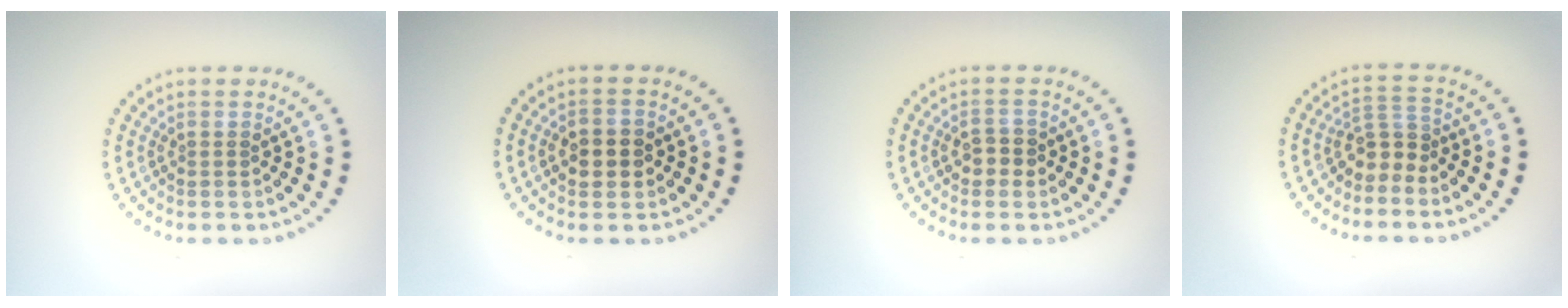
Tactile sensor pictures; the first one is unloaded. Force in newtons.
{"total": 2.7, "press": 2.7, "slide": 0.5}
{"total": 1.9, "press": 1.8, "slide": 0.4}
{"total": 2.6, "press": 1.9, "slide": 1.8}